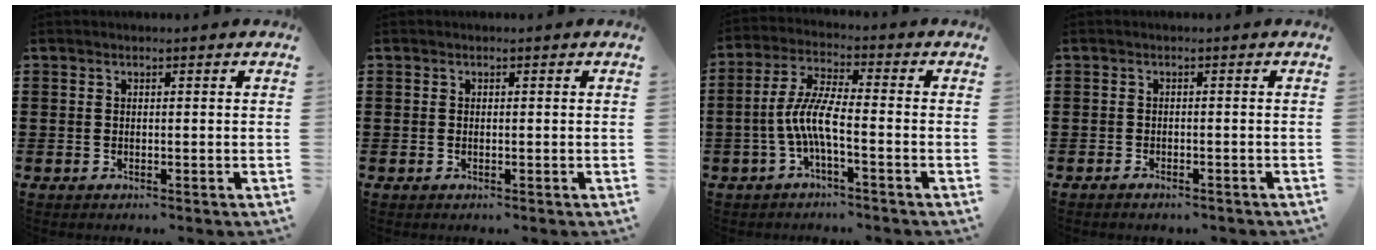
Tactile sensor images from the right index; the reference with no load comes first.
{"total": 0.0}
{"total": 6.8, "force": [-2.3, 1.3, 6.3], "torque": [-0.151, -0.013, -0.052]}
{"total": 1.2, "force": [-1.2, 0.0, 0.1], "torque": [-0.005, -0.002, -0.024]}